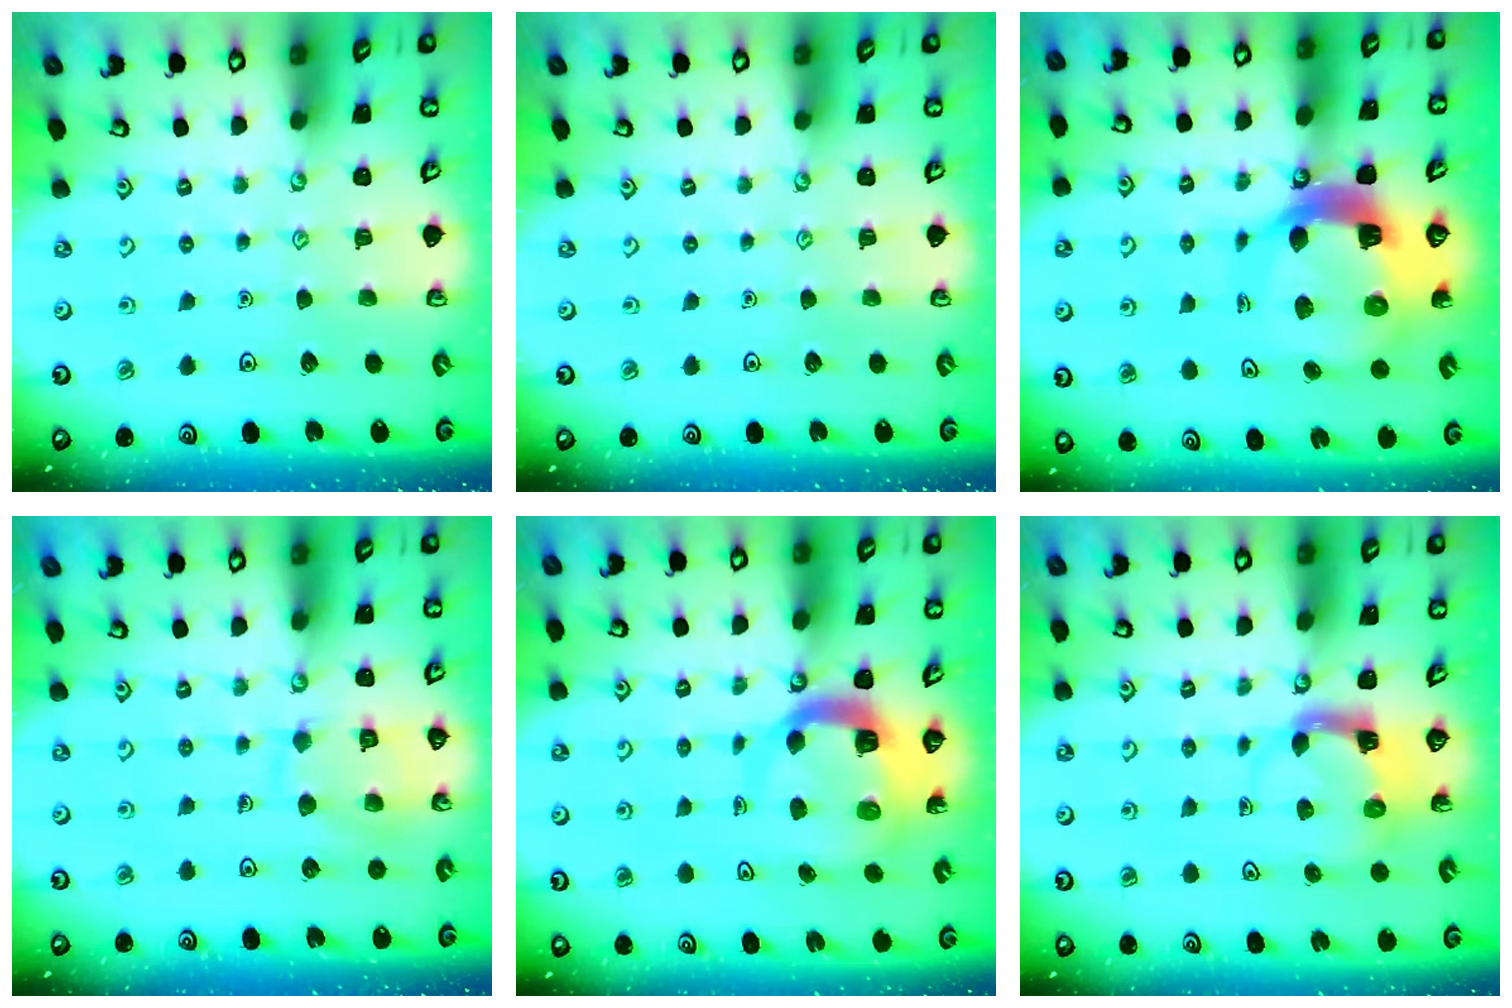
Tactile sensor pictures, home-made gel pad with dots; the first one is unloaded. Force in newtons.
{"total": 0.0}
{"total": 14.2, "press": 14.1, "slide": 1.9}
{"total": 10.6, "press": 10.6, "slide": 0.9}
{"total": 8.4, "press": 8.3, "slide": 0.9}
{"total": 4.0, "press": 3.9, "slide": 0.8}